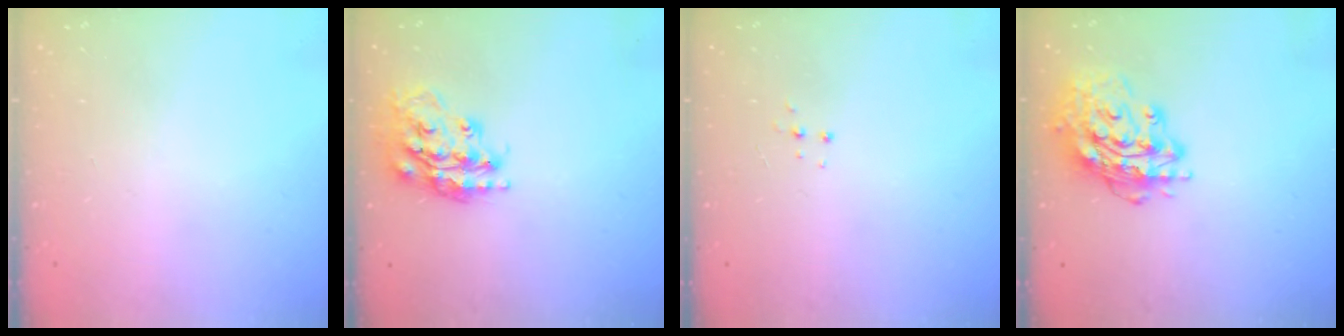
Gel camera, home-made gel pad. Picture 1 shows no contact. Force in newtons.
{"total": 18.1, "press": 18.0, "slide": 1.4}
{"total": 3.8, "press": 3.8, "slide": 0.3}
{"total": 15.5, "press": 15.5, "slide": 1.5}